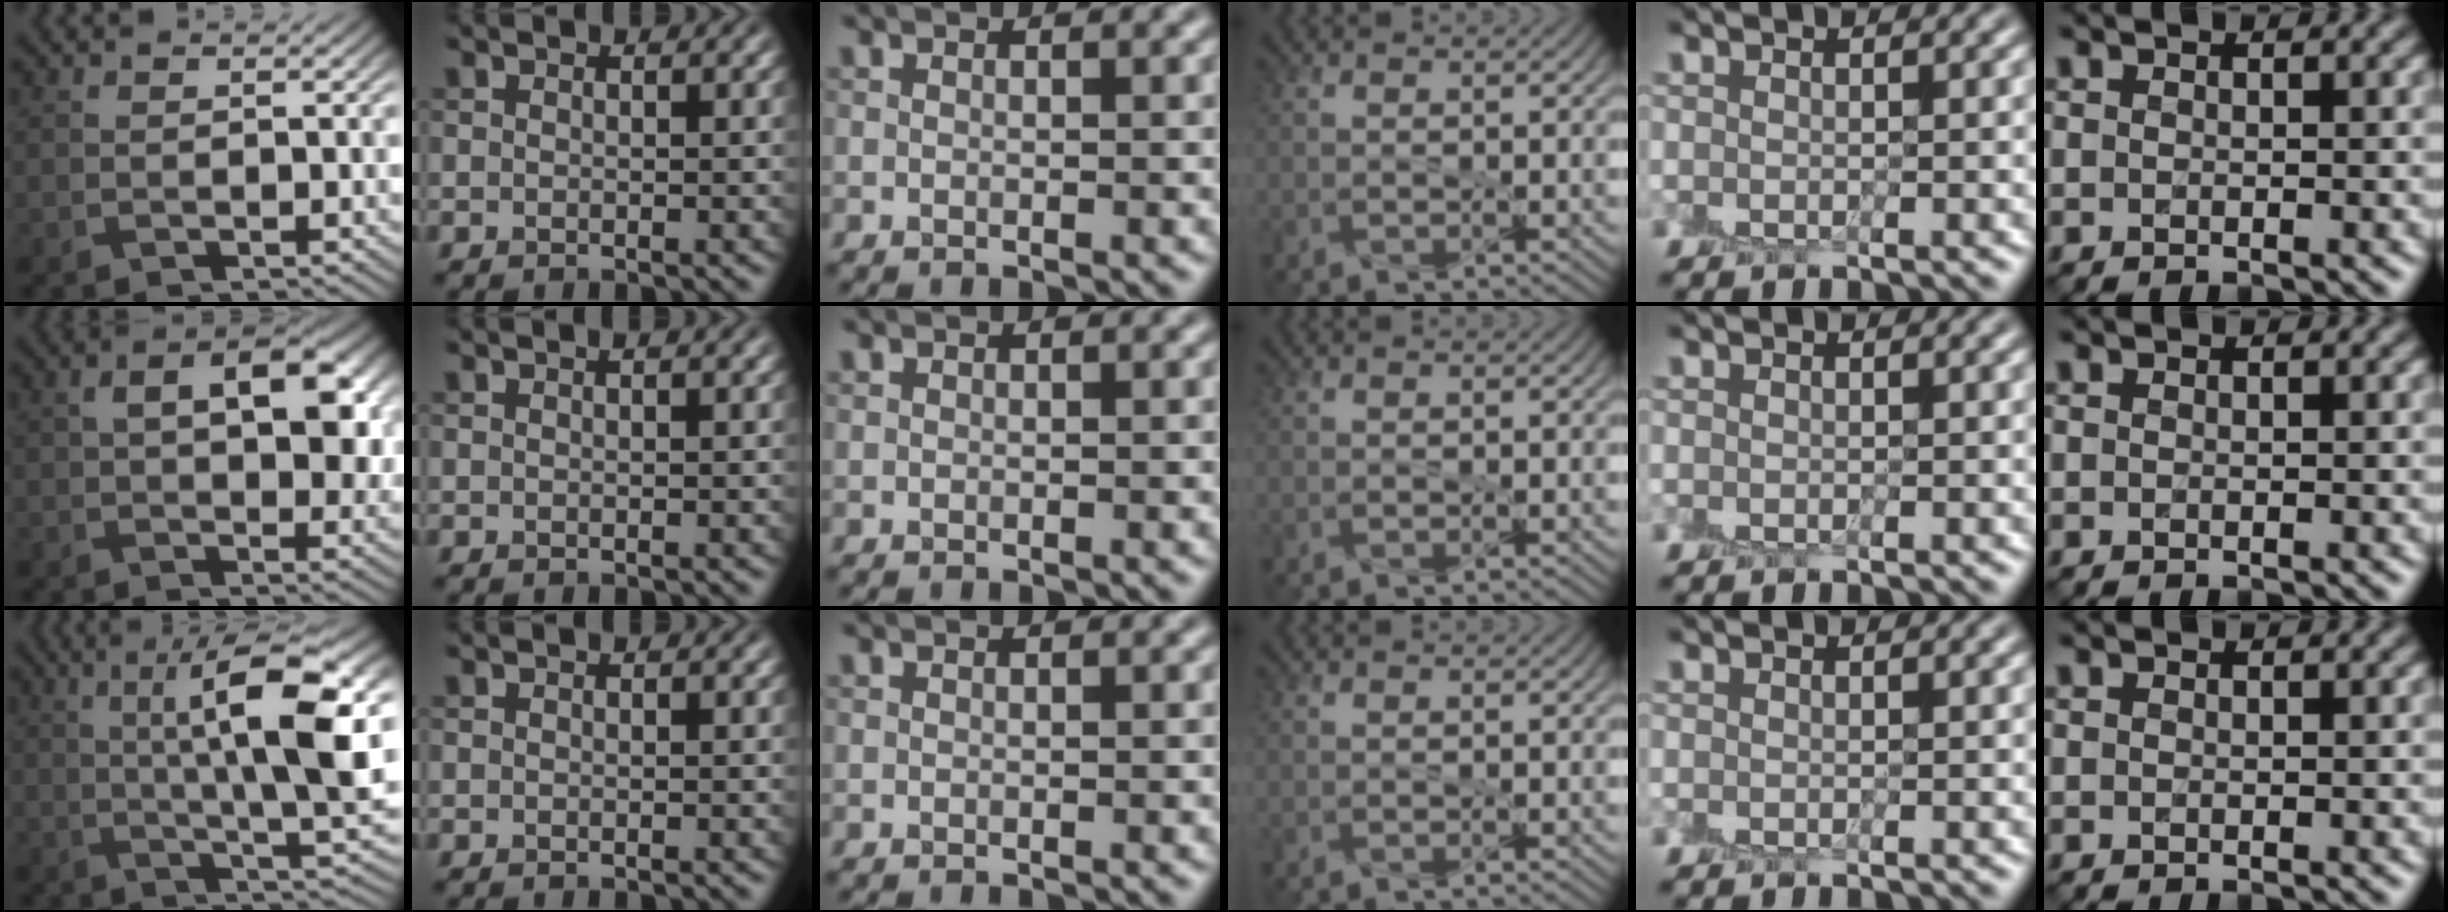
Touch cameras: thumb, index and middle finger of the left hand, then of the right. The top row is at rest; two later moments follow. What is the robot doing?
{"motion": "peel", "object": "sticky note"}